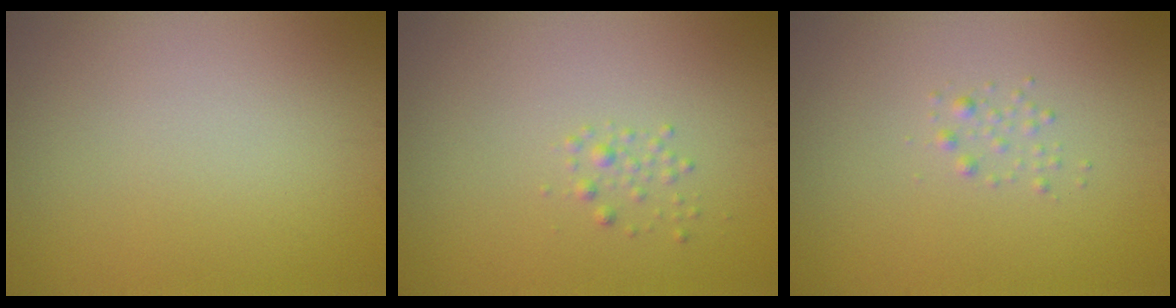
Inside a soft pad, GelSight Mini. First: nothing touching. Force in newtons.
{"total": 0.9, "press": 0.9, "slide": 0.1}
{"total": 0.8, "press": 0.8, "slide": 0.1}